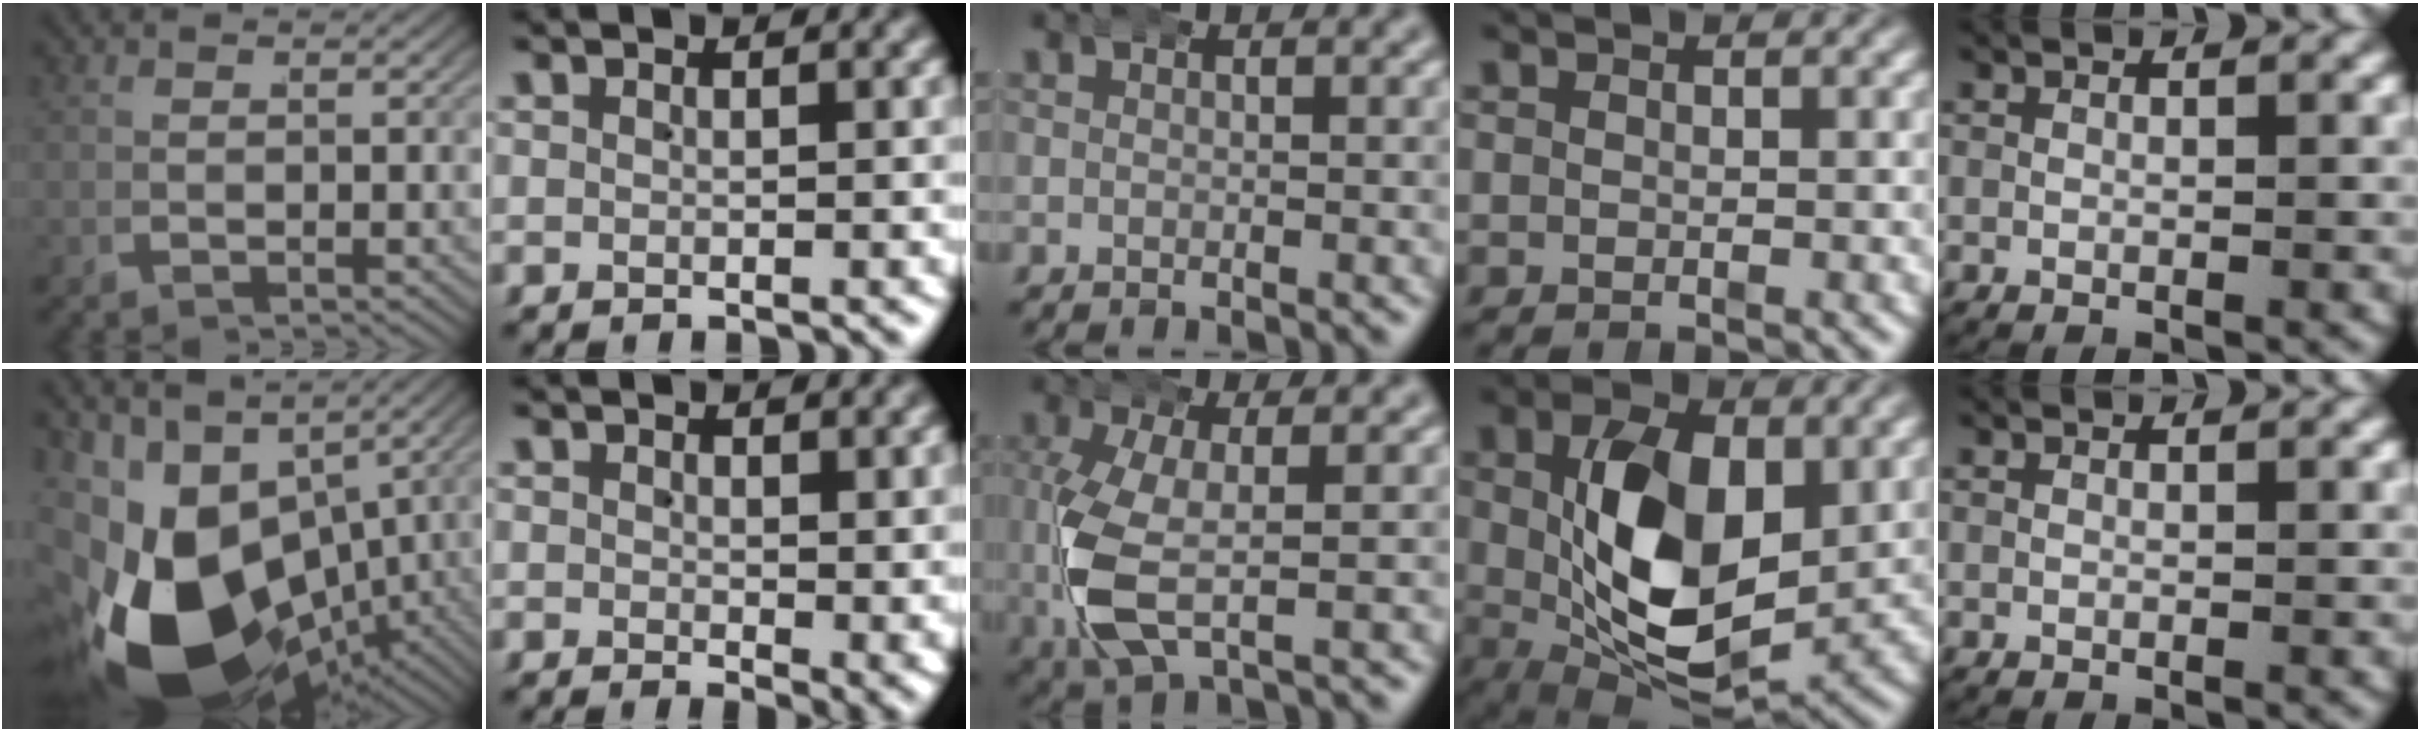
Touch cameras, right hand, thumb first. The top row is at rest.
{"thumb": {"total": 19.1, "force": [-5.2, 11.9, 14.0], "torque": [-0.260, -0.059, -0.052]}, "index": {"total": 1.8, "force": [0.3, 0.7, 1.7], "torque": [-0.011, -0.007, 0.008]}, "middle": {"total": 6.9, "force": [-1.0, 3.9, 5.5], "torque": [-0.145, -0.016, -0.002]}, "ring": {"total": 13.1, "force": [-0.1, 7.4, 10.8], "torque": [-0.186, -0.032, 0.015]}}